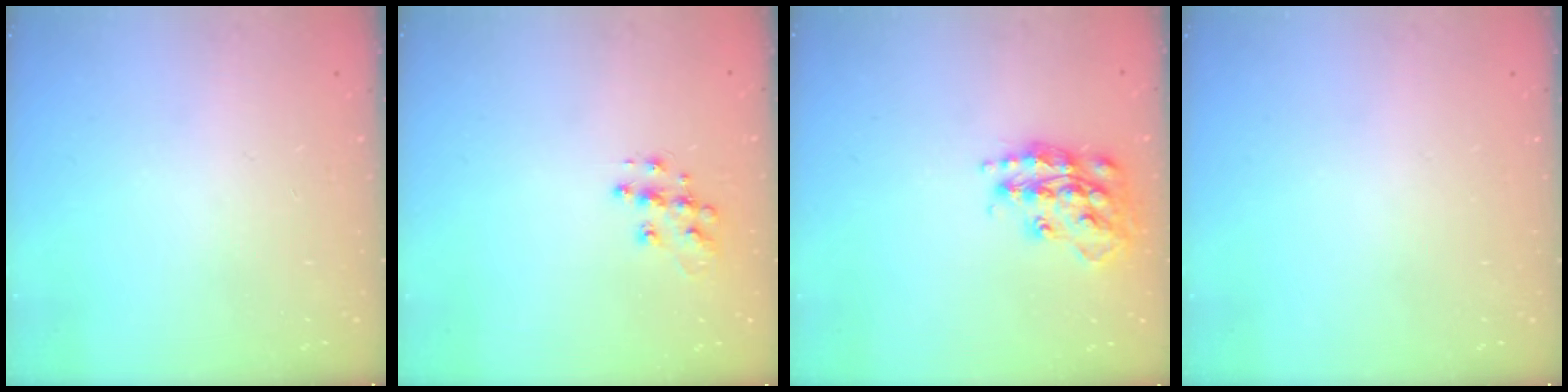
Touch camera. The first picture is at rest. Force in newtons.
{"total": 10.2, "press": 10.2, "slide": 0.7}
{"total": 17.5, "press": 17.4, "slide": 1.1}
{"total": 0.0}